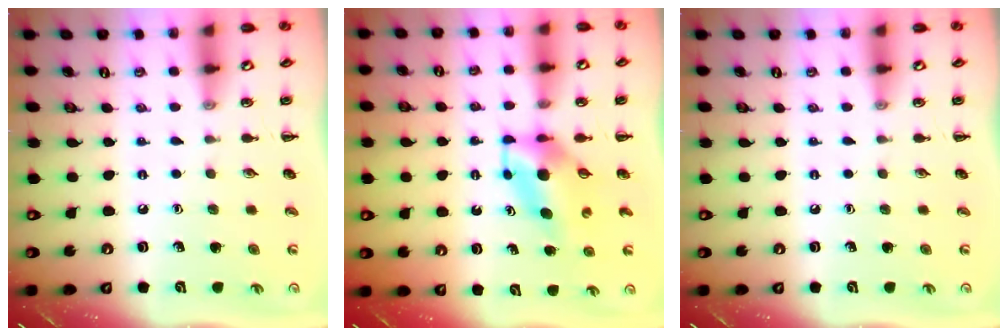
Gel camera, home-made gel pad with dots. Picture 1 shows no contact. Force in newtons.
{"total": 5.6, "press": 5.5, "slide": 1.1}
{"total": 0.0}